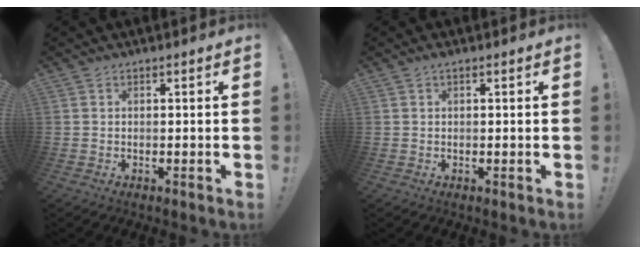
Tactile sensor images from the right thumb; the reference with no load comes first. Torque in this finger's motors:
{"motor_torque": [0.18, -0.21, -0.17, 0.07, 0.07]}